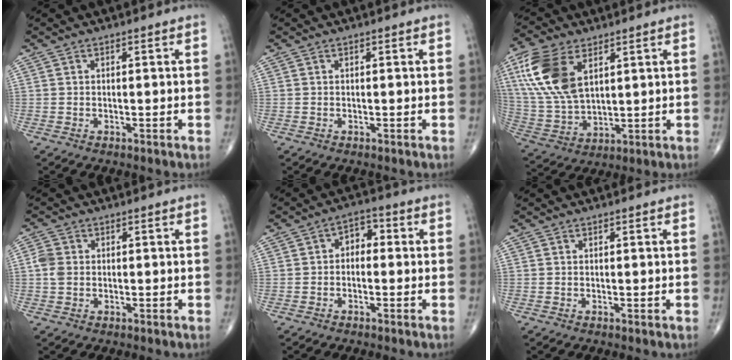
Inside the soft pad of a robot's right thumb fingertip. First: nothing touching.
{"total": 0.0}
{"total": 15.6, "force": [6.3, 8.6, 11.3], "torque": [-0.240, -0.016, 0.131]}
{"total": 3.1, "force": [0.0, 2.5, 1.8], "torque": [-0.038, 0.006, -0.003]}
{"total": 4.1, "force": [0.0, 2.9, 2.9], "torque": [-0.022, 0.017, -0.015]}
{"total": 0.0}